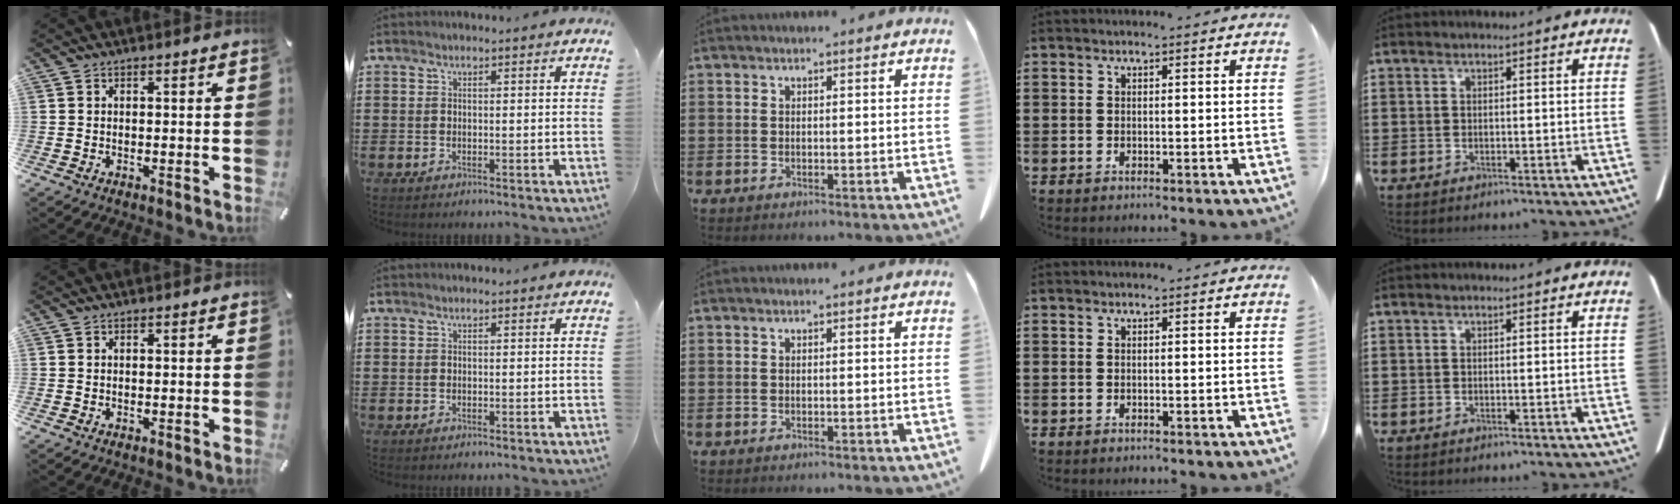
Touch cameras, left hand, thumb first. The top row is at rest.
{}